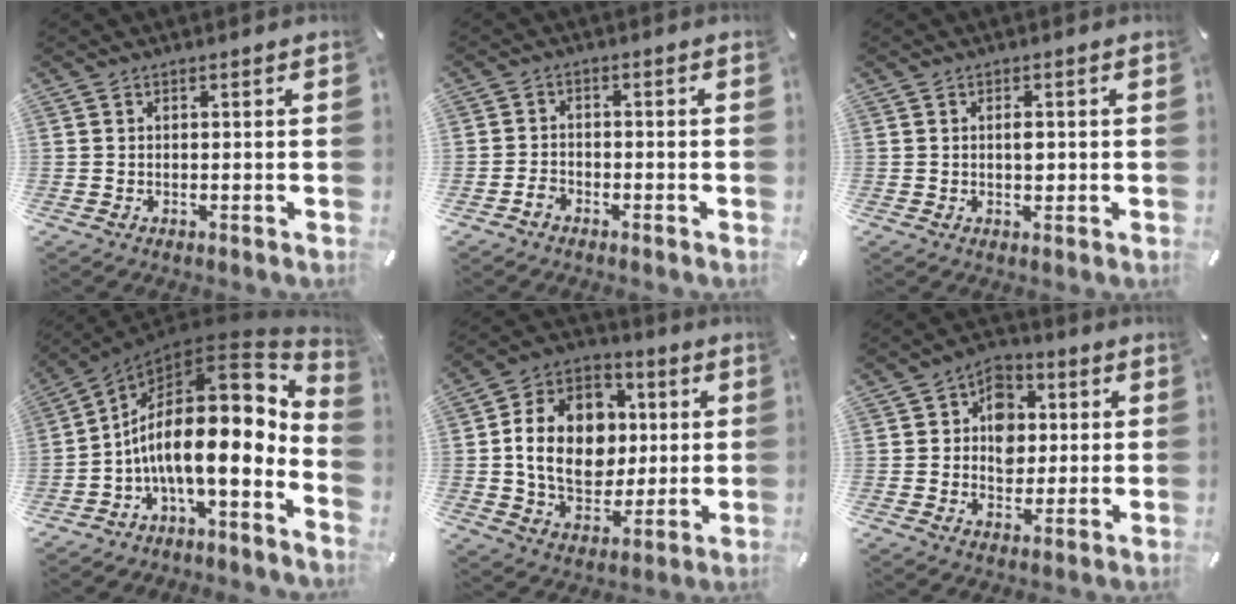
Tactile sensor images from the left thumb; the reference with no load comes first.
{"total": 2.6, "force": [-1.7, 1.9, 0.7], "torque": [-0.011, 0.011, -0.037]}
{"total": 2.4, "force": [0.0, 1.3, 2.0], "torque": [-0.032, -0.002, -0.002]}
{"total": 20.4, "force": [0.8, 8.6, 18.5], "torque": [-0.310, -0.055, 0.008]}
{"total": 17.0, "force": [0.9, 13.9, 9.8], "torque": [-0.189, 0.008, 0.021]}
{"total": 9.0, "force": [0.9, 7.6, 4.8], "torque": [-0.056, 0.005, 0.013]}